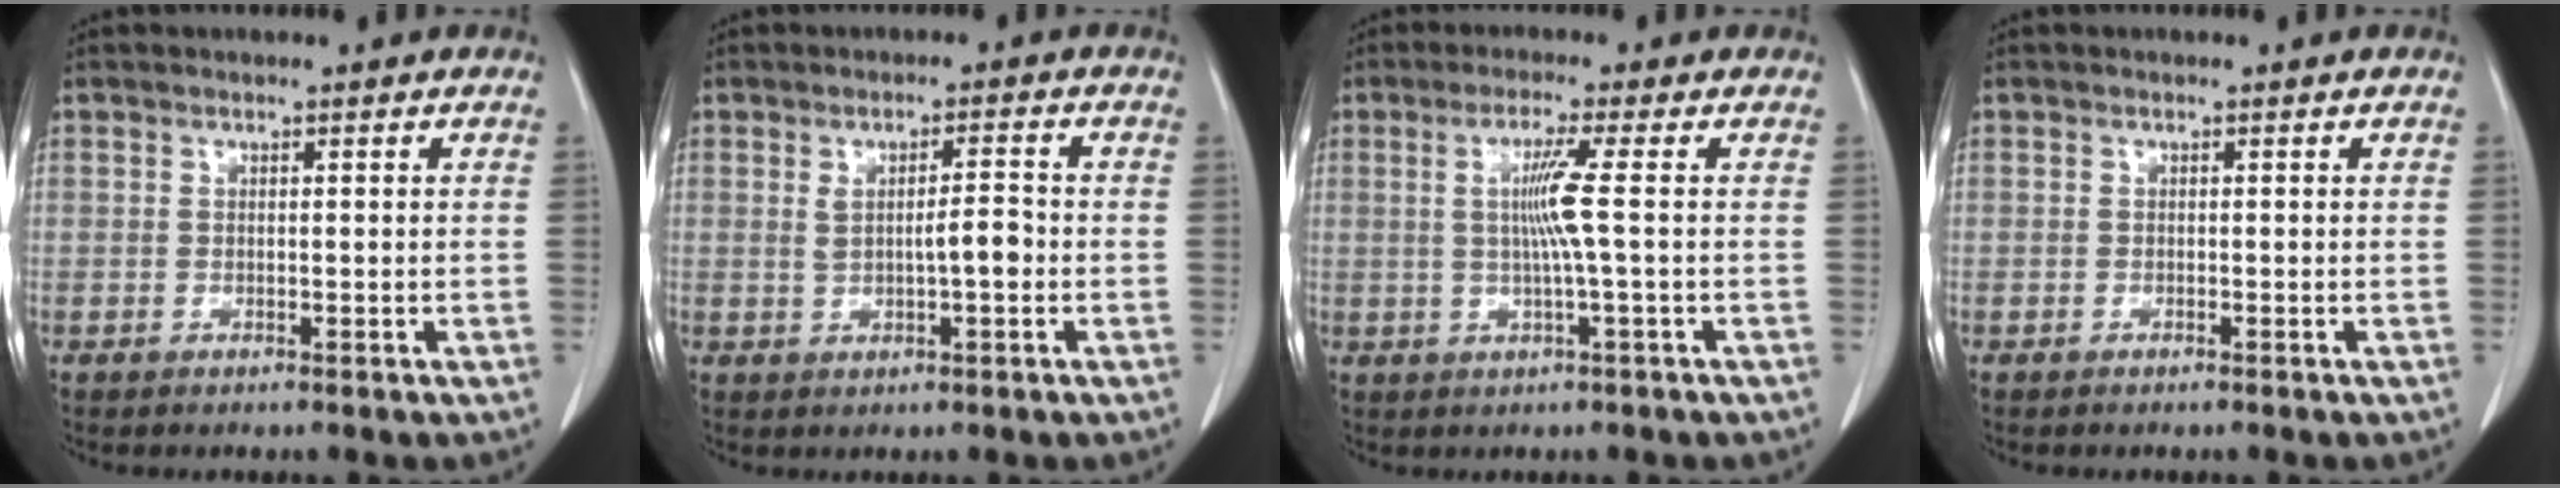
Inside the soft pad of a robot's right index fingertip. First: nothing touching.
{"total": 4.1, "force": [-0.2, 0.8, 4.0], "torque": [-0.069, 0.004, 0.001]}
{"total": 5.2, "force": [0.4, -1.2, 5.0], "torque": [-0.098, -0.002, 0.010]}
{"total": 0.0}